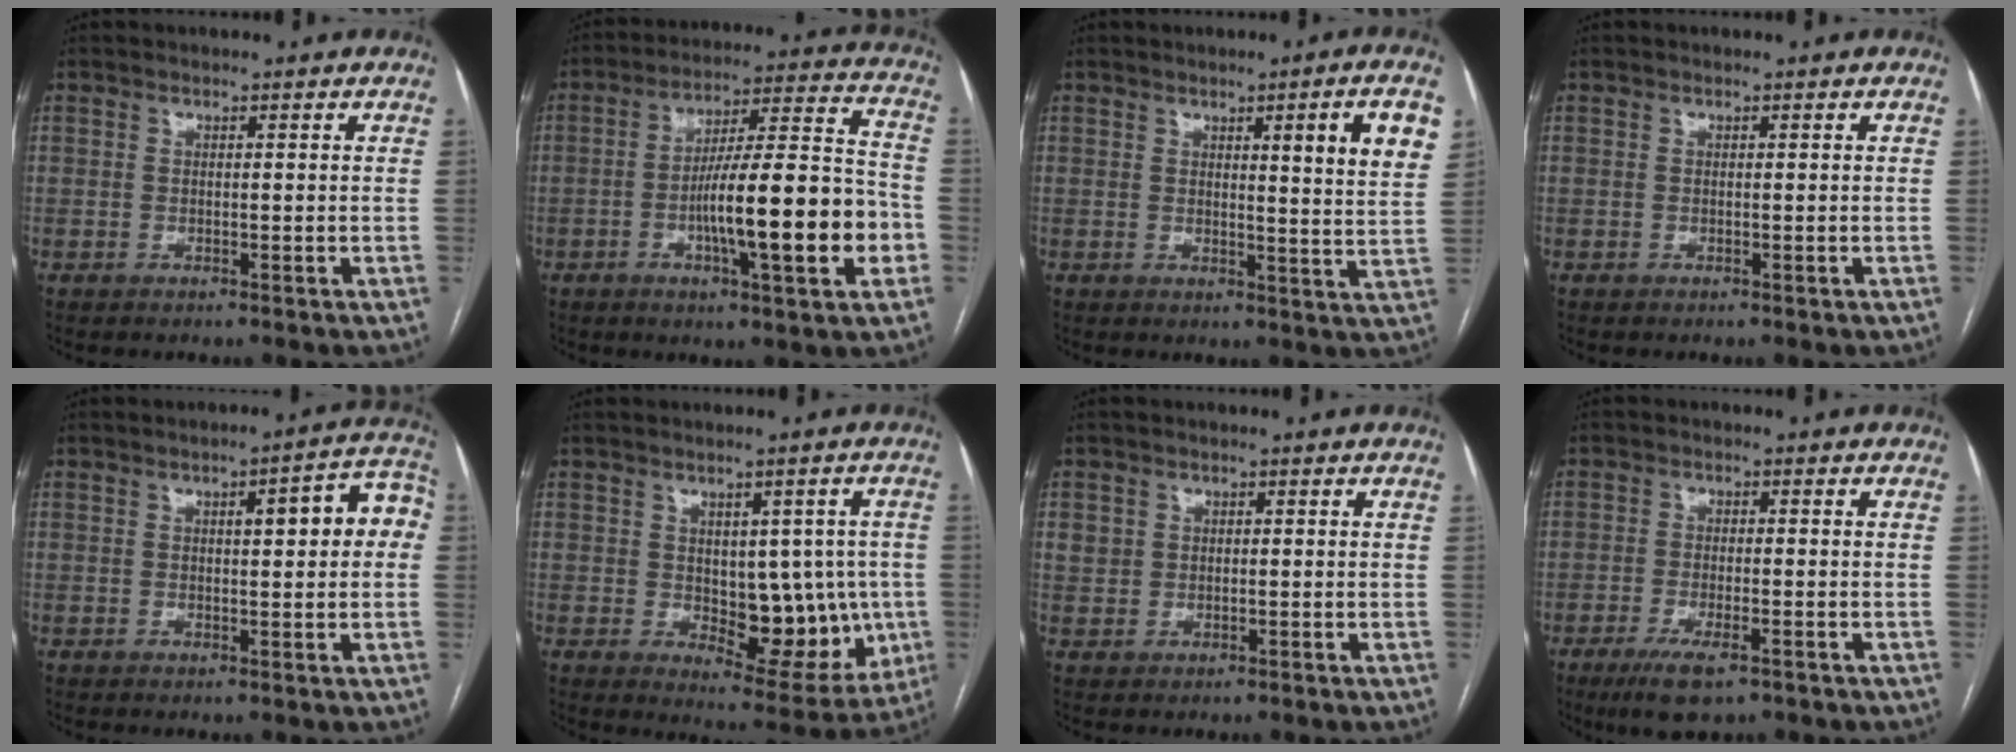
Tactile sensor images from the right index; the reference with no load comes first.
{"total": 17.6, "force": [-4.7, 2.0, 16.9], "torque": [-0.268, 0.011, -0.070]}
{"total": 8.9, "force": [3.7, -0.2, 8.1], "torque": [-0.097, -0.014, 0.042]}
{"total": 0.0}
{"total": 8.1, "force": [1.4, 2.0, 7.7], "torque": [-0.090, 0.029, 0.011]}
{"total": 11.5, "force": [-0.8, 6.1, 9.7], "torque": [-0.105, 0.007, 0.011]}
{"total": 1.8, "force": [0.4, 1.7, 0.6], "torque": [-0.011, 0.010, 0.012]}
{"total": 6.3, "force": [-3.9, 1.7, 4.7], "torque": [-0.086, -0.013, -0.060]}